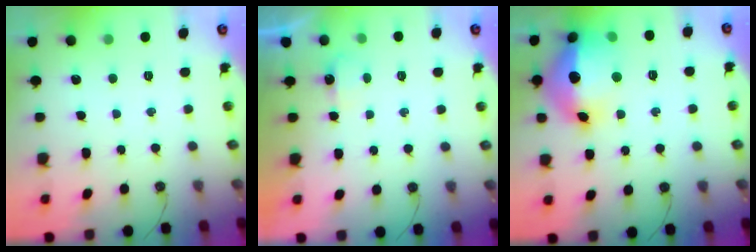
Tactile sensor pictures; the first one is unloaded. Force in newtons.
{"total": 13.3, "press": 4.4, "slide": 12.6}
{"total": 21.4, "press": 21.3, "slide": 1.8}